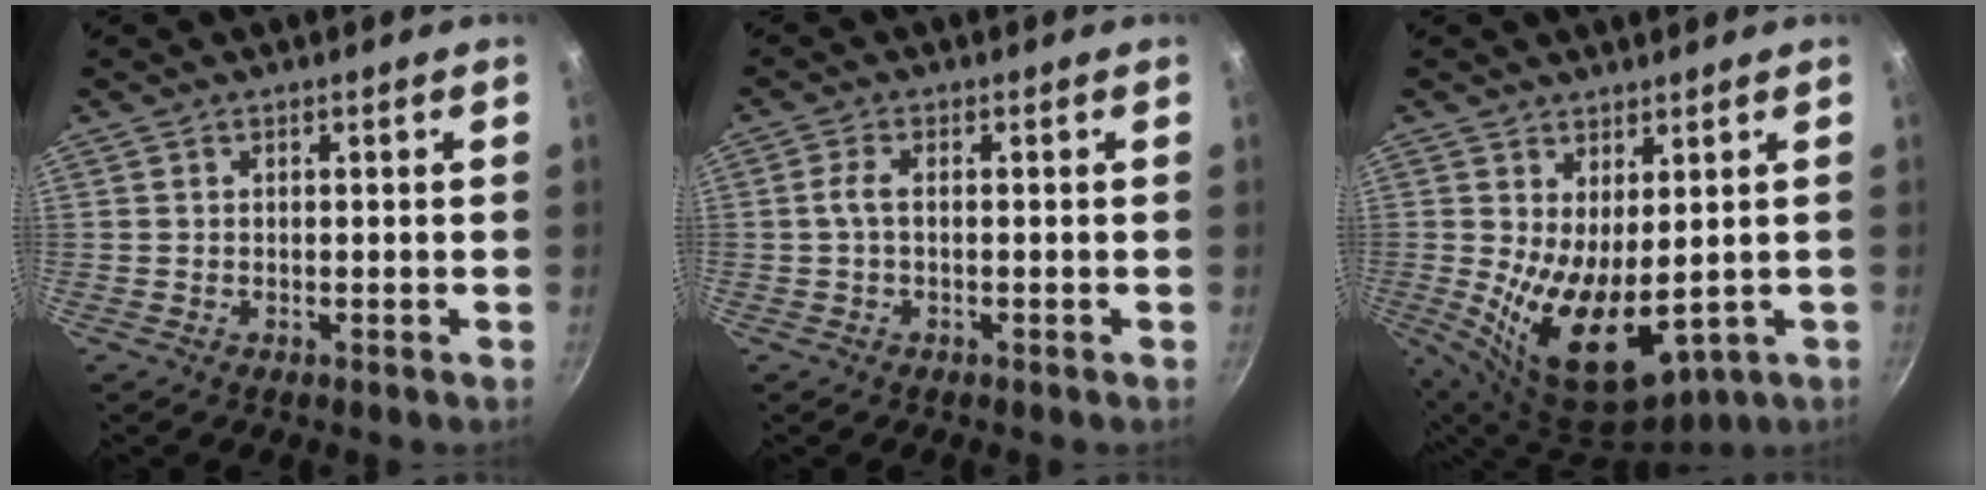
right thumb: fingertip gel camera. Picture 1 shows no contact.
{"total": 2.5, "force": [-0.2, 0.9, 2.4], "torque": [-0.062, 0.008, -0.007]}
{"total": 12.3, "force": [0.4, 6.2, 10.6], "torque": [-0.162, -0.038, 0.030]}